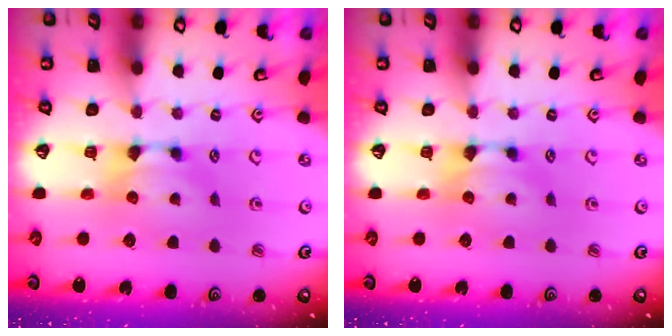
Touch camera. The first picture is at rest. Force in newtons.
{"total": 0.0}